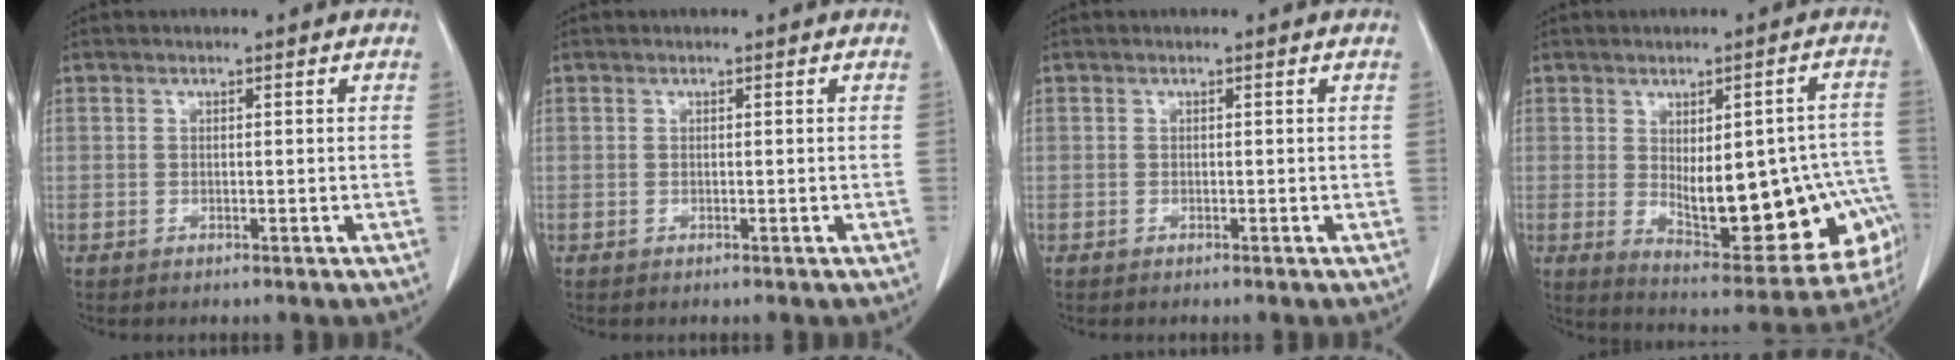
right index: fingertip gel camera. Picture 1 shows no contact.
{"total": 0.0}
{"total": 0.0}
{"total": 19.2, "force": [-3.3, 7.3, 17.5], "torque": [-0.162, 0.022, -0.011]}